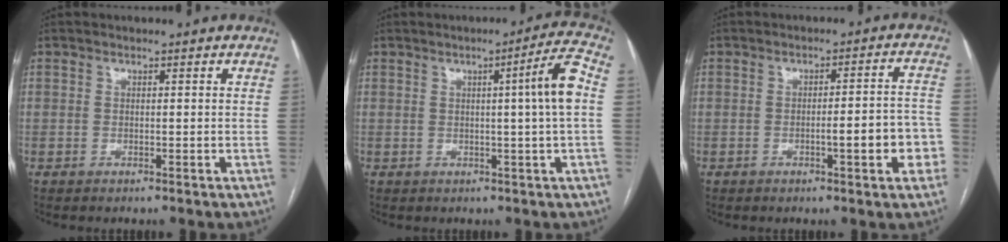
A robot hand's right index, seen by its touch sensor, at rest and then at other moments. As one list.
[{"total": 6.7, "force": [0.4, -1.4, 6.6], "torque": [-0.091, 0.002, 0.008]}, {"total": 7.5, "force": [-2.6, 1.2, 6.9], "torque": [-0.080, 0.020, -0.032]}]